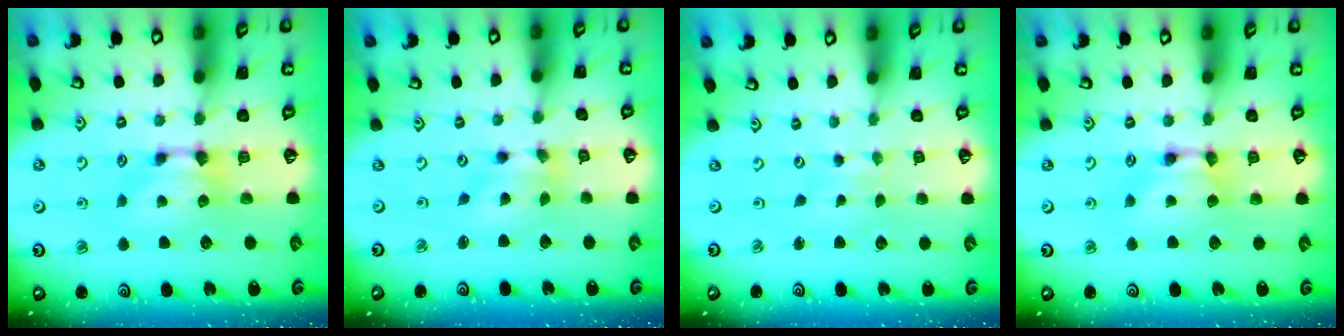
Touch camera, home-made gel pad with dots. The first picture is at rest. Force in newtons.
{"total": 2.6, "press": 2.1, "slide": 1.6}
{"total": 4.0, "press": 4.0, "slide": 0.1}
{"total": 1.8, "press": 1.8, "slide": 0.1}